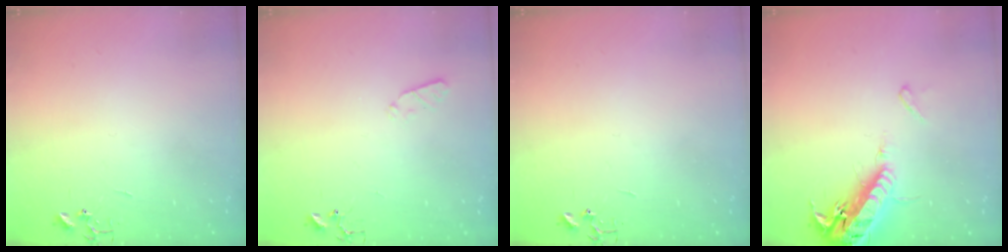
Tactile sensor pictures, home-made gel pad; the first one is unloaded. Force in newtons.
{"total": 3.5, "press": 3.4, "slide": 0.5}
{"total": 0.0}
{"total": 17.4, "press": 16.9, "slide": 4.1}